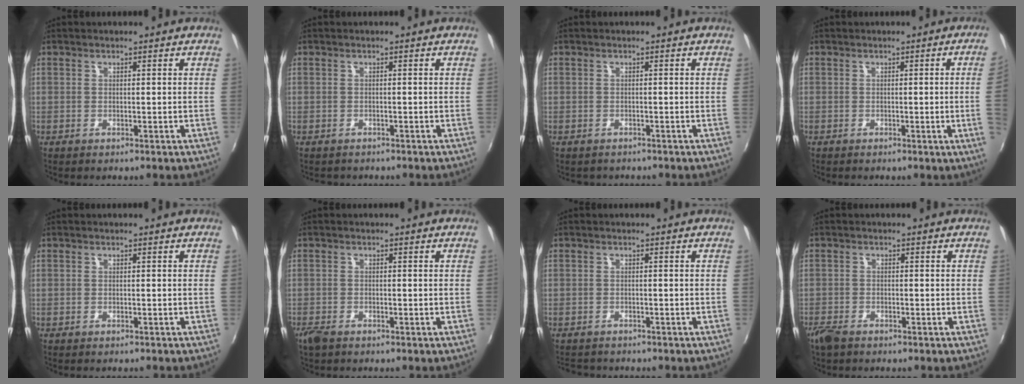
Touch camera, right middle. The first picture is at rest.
{"total": 1.1, "force": [-0.9, 0.5, 0.1], "torque": [-0.007, -0.003, -0.013]}
{"total": 1.2, "force": [-1.0, 0.7, 0.1], "torque": [-0.007, -0.003, -0.013]}
{"total": 4.4, "force": [0.2, -2.1, 3.8], "torque": [-0.059, -0.008, 0.007]}
{"total": 0.8, "force": [-0.7, 0.2, 0.2], "torque": [-0.006, -0.003, -0.011]}
{"total": 2.4, "force": [-1.9, 1.0, 1.1], "torque": [-0.030, -0.007, -0.038]}
{"total": 3.8, "force": [-3.5, 1.2, 0.9], "torque": [-0.025, -0.013, -0.058]}
{"total": 3.2, "force": [-2.5, 1.2, 1.4], "torque": [-0.040, -0.008, -0.053]}